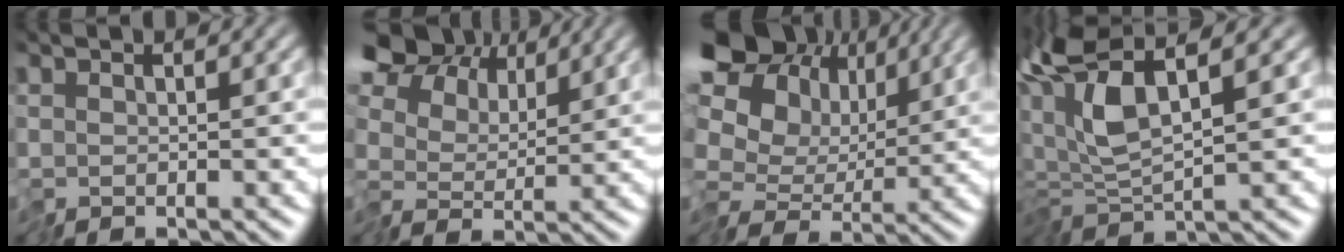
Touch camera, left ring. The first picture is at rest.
{"total": 11.0, "force": [4.7, 7.8, 6.1], "torque": [-0.146, 0.038, 0.065]}
{"total": 13.0, "force": [1.9, 10.4, 7.6], "torque": [-0.143, 0.018, 0.023]}
{"total": 7.0, "force": [1.3, 1.9, 6.6], "torque": [-0.142, 0.014, 0.017]}